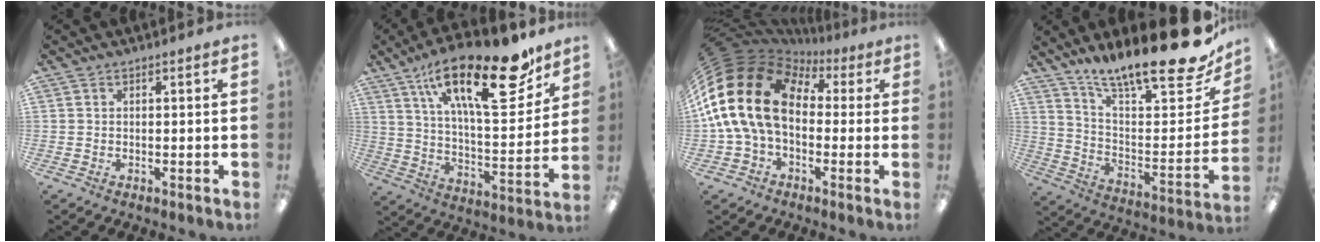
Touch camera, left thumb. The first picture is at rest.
{"total": 26.9, "force": [16.5, 9.9, 18.8], "torque": [-0.290, -0.090, 0.271]}
{"total": 20.9, "force": [2.6, 14.3, 15.0], "torque": [-0.335, -0.009, 0.043]}
{"total": 20.2, "force": [16.2, 3.7, 11.4], "torque": [-0.165, -0.123, 0.264]}